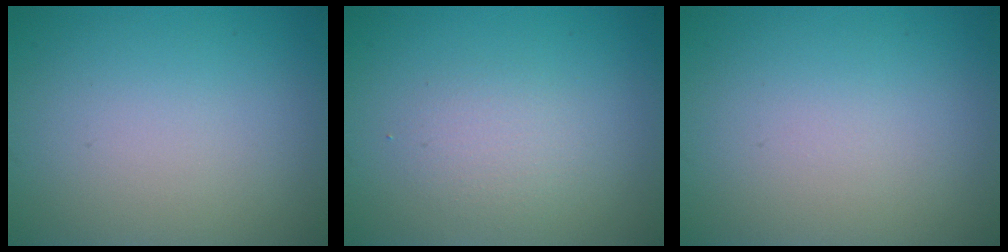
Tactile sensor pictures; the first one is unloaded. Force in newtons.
{"total": 1.7, "press": 1.7, "slide": 0.1}
{"total": 0.0}